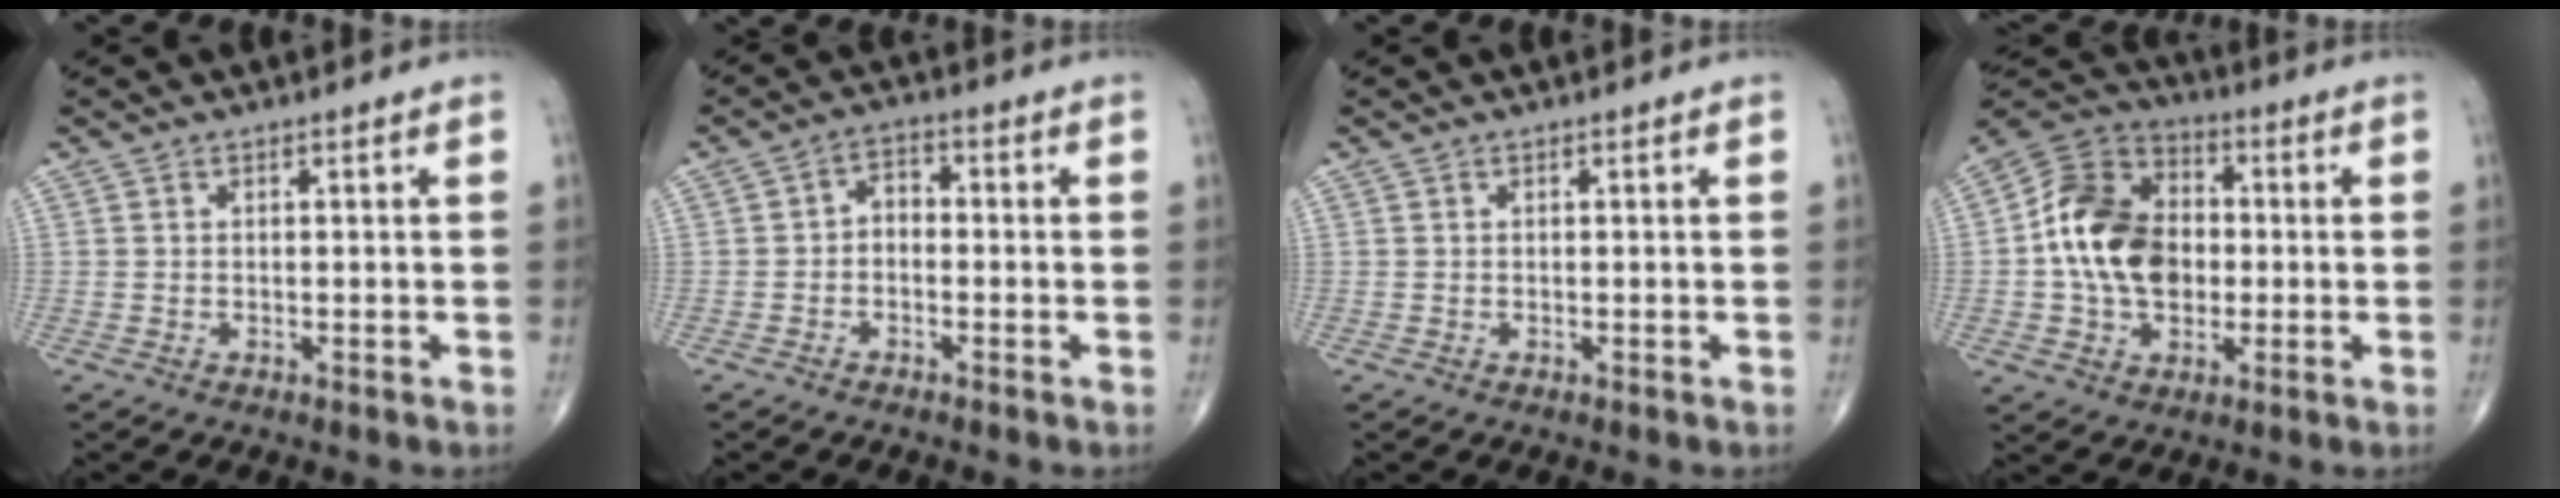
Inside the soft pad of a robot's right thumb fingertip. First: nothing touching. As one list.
[{"total": 3.3, "force": [-0.8, 2.3, 2.2], "torque": [-0.024, 0.021, -0.026]}, {"total": 0.0}, {"total": 16.4, "force": [-0.4, 11.8, 11.3], "torque": [-0.179, 0.026, -0.013]}]